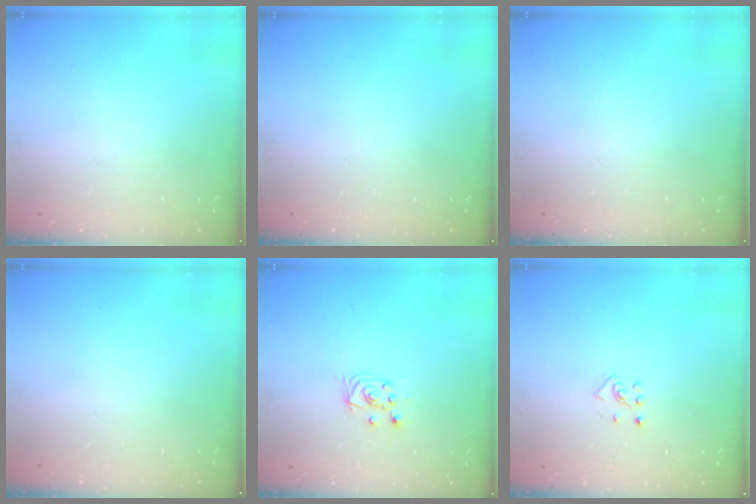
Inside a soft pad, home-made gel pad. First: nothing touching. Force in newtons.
{"total": 0.0}
{"total": 0.0}
{"total": 0.0}
{"total": 4.0, "press": 4.0, "slide": 0.4}
{"total": 2.7, "press": 2.6, "slide": 0.9}